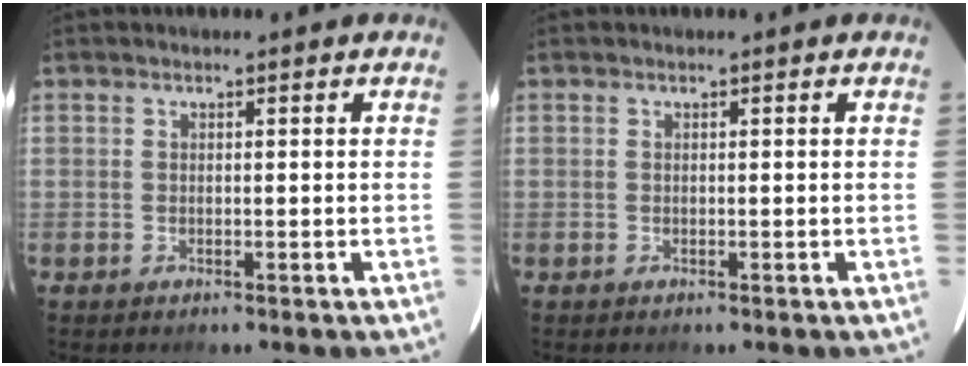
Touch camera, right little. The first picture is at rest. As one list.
[{"total": 0.0}]